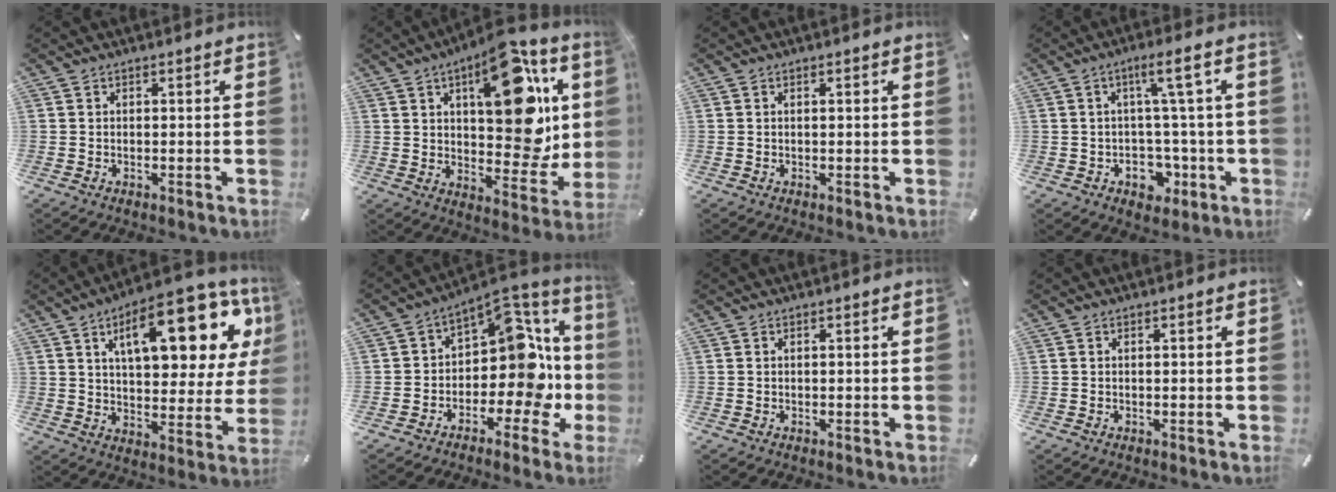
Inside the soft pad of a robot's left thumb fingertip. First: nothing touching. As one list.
[{"total": 23.3, "force": [8.7, 12.0, 18.0], "torque": [-0.218, -0.058, 0.142]}, {"total": 0.6, "force": [0.1, 0.1, 0.5], "torque": [-0.011, 0.000, 0.002]}, {"total": 9.5, "force": [0.2, 5.7, 7.7], "torque": [-0.105, 0.004, 0.004]}, {"total": 21.3, "force": [10.1, 9.1, 16.4], "torque": [-0.231, -0.045, 0.158]}, {"total": 13.9, "force": [0.5, 8.3, 11.1], "torque": [-0.160, -0.037, 0.001]}, {"total": 0.0}, {"total": 0.0}]